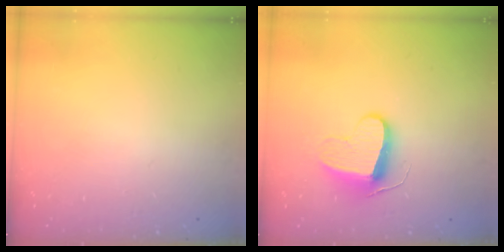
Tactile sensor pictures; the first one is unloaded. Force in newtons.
{"total": 11.2, "press": 11.1, "slide": 0.8}